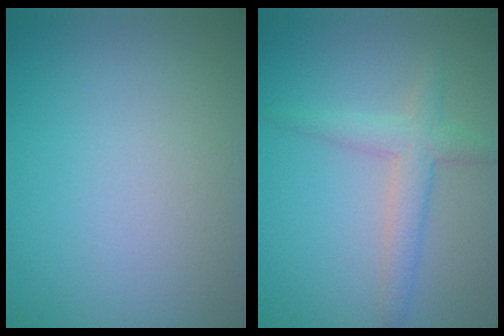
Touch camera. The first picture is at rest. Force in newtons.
{"total": 1.9, "press": 1.8, "slide": 0.3}